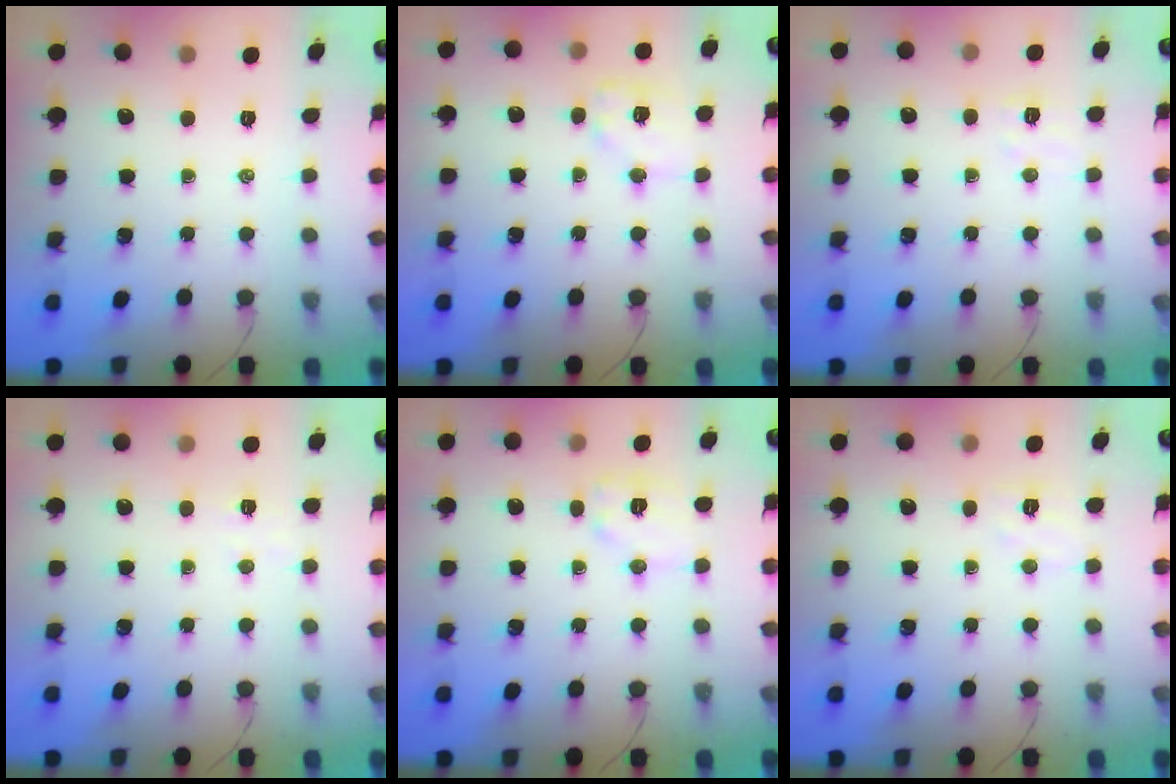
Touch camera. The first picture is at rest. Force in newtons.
{"total": 9.0, "press": 9.0, "slide": 1.2}
{"total": 4.5, "press": 4.4, "slide": 1.1}
{"total": 2.8, "press": 2.7, "slide": 0.8}
{"total": 7.7, "press": 7.7, "slide": 0.7}
{"total": 4.7, "press": 4.6, "slide": 1.1}